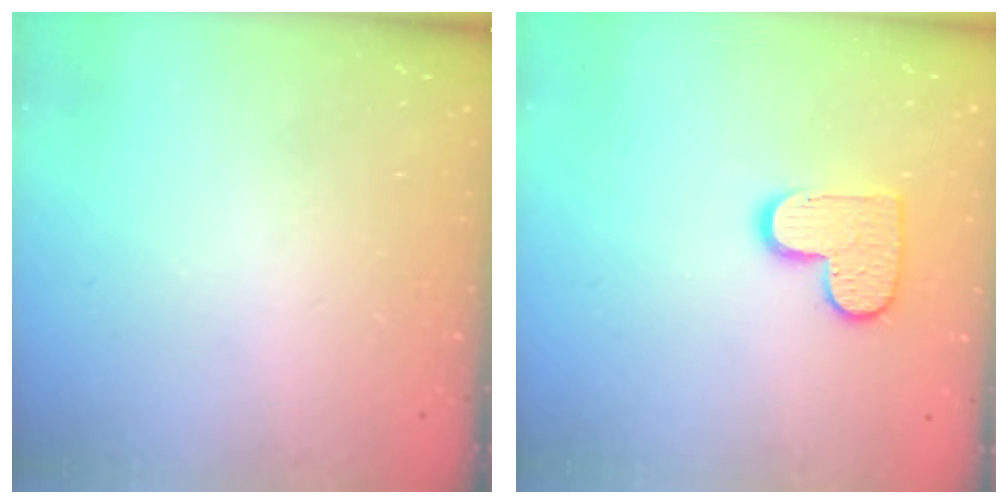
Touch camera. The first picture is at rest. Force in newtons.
{"total": 10.4, "press": 10.4, "slide": 0.6}